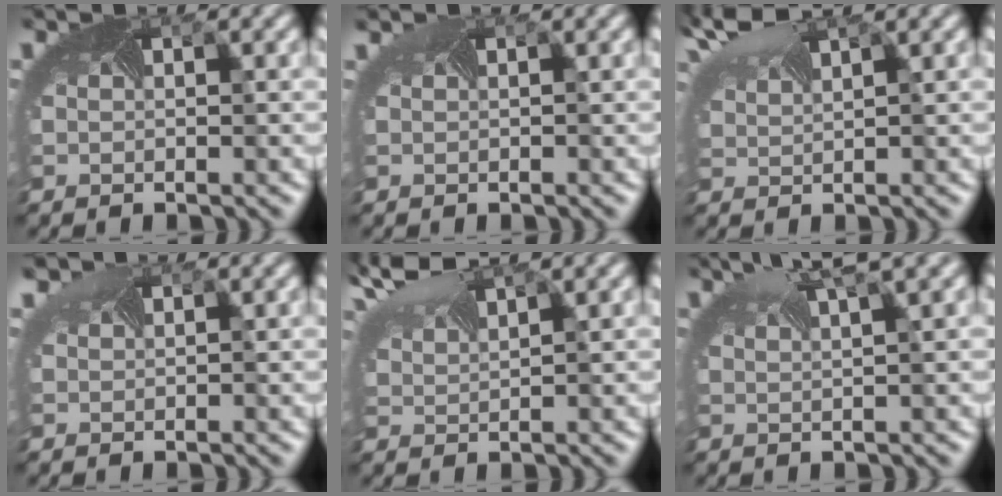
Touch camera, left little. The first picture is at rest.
{"total": 0.9, "force": [0.6, 0.5, 0.5], "torque": [-0.011, 0.006, 0.001]}
{"total": 4.6, "force": [3.4, 1.2, 2.9], "torque": [-0.079, 0.021, 0.066]}
{"total": 1.3, "force": [1.3, 0.4, 0.2], "torque": [-0.014, 0.009, 0.016]}
{"total": 5.2, "force": [3.9, 1.4, 3.1], "torque": [-0.085, 0.022, 0.073]}
{"total": 4.4, "force": [3.3, 0.4, 3.0], "torque": [-0.046, 0.023, 0.046]}